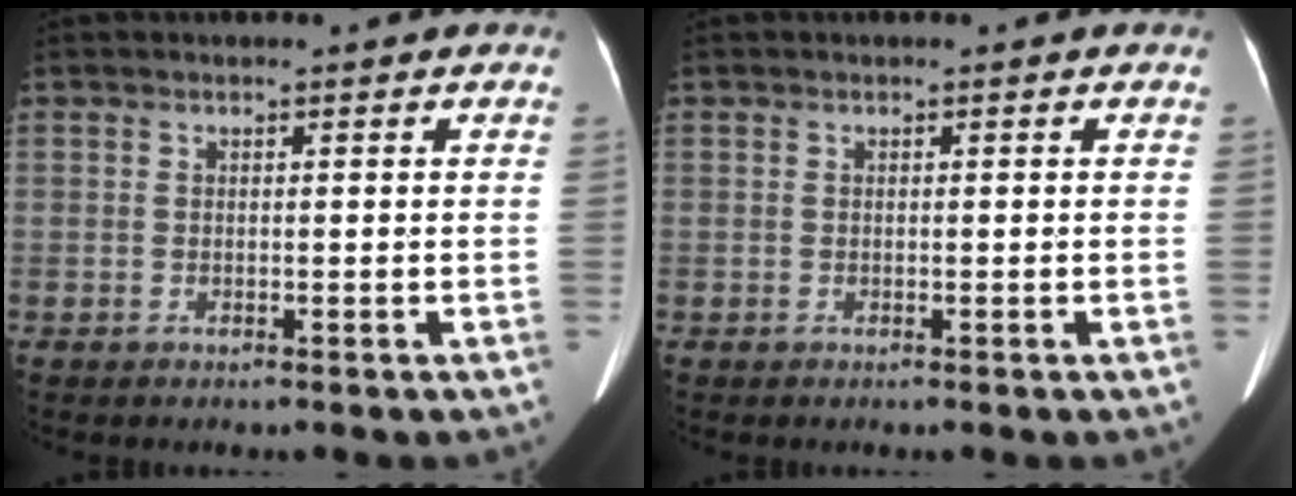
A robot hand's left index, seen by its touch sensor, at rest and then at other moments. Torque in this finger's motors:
{"motor_torque": [0.00, 0.00, 0.00, 0.00]}